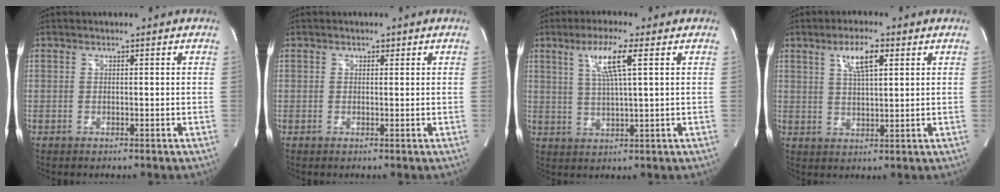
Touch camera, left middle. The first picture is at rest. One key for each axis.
{"total": 0.7, "fx": 0.4, "fy": 0.6, "fz": 0.2, "tx": 0.002, "ty": 0.001, "tz": 0.004}
{"total": 6.9, "fx": 2.8, "fy": 0.0, "fz": 6.3, "tx": -0.120, "ty": 0.000, "tz": 0.055}
{"total": 5.8, "fx": 2.8, "fy": 1.3, "fz": 4.9, "tx": -0.091, "ty": 0.005, "tz": 0.051}